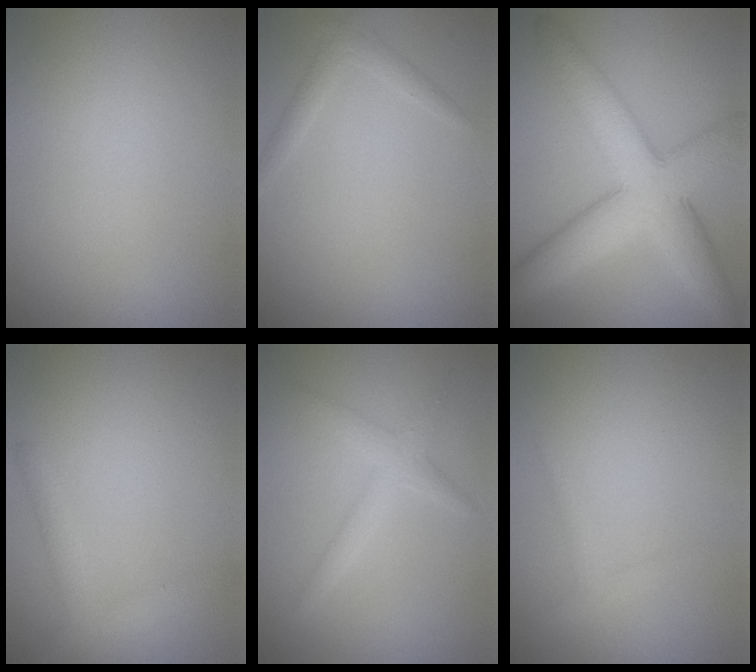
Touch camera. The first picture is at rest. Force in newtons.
{"total": 1.4, "press": 1.4, "slide": 0.1}
{"total": 7.3, "press": 7.3, "slide": 0.4}
{"total": 2.6, "press": 2.6, "slide": 0.0}
{"total": 2.0, "press": 2.0, "slide": 0.1}
{"total": 1.2, "press": 1.2, "slide": 0.0}